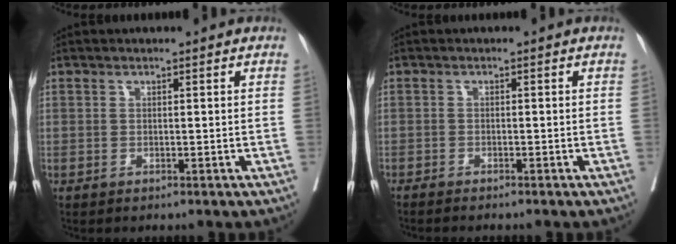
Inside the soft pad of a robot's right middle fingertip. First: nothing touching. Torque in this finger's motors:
{"motor_torque": [0.91, -1.22, 0.43, 0.09]}